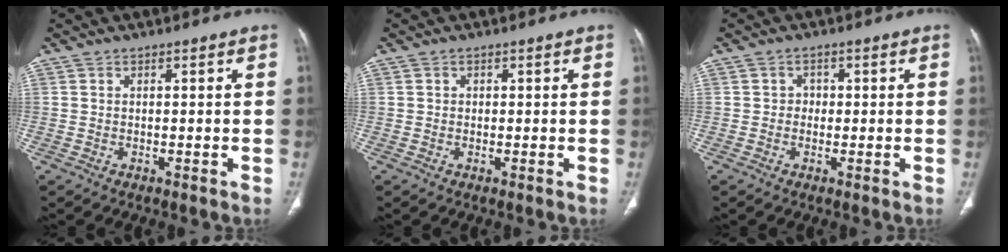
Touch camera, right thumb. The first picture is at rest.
{"total": 0.6, "force": [0.1, 0.6, 0.1], "torque": [0.004, 0.003, 0.001]}
{"total": 1.7, "force": [0.0, 1.6, 0.6], "torque": [0.006, 0.006, -0.006]}